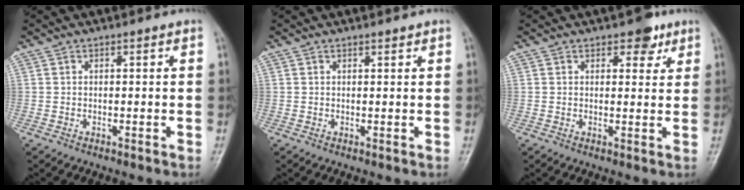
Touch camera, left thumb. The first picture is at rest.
{"total": 0.6, "force": [0.6, 0.0, 0.1], "torque": [-0.004, -0.006, 0.008]}
{"total": 3.9, "force": [2.5, 2.2, 2.0], "torque": [-0.003, -0.011, 0.032]}